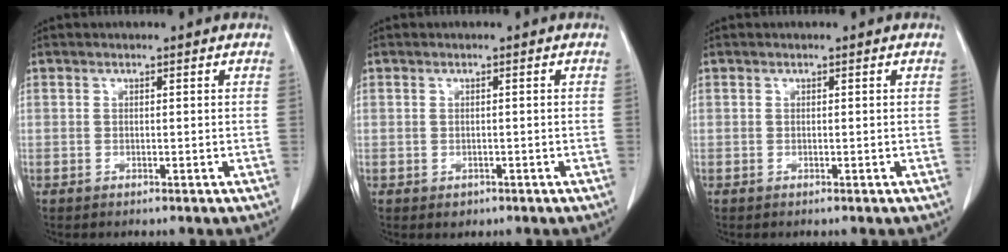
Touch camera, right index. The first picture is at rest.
{"total": 1.2, "force": [-0.5, 1.1, 0.3], "torque": [-0.002, 0.003, -0.003]}
{"total": 0.0}